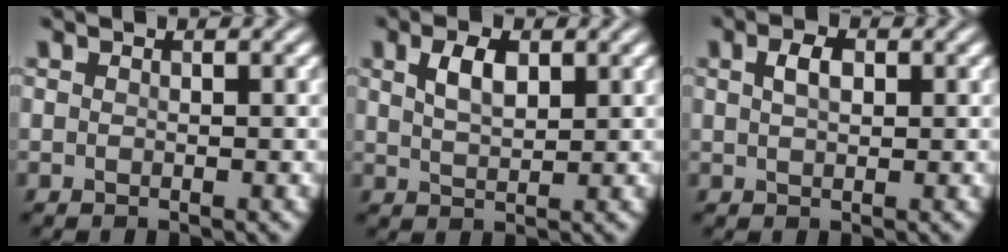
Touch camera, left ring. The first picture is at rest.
{"total": 2.8, "force": [1.2, 1.3, 2.2], "torque": [-0.047, 0.003, 0.027]}
{"total": 2.0, "force": [0.7, 1.1, 1.5], "torque": [-0.031, 0.003, 0.011]}